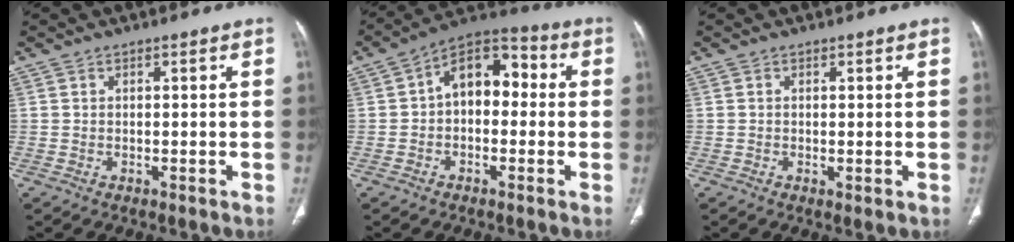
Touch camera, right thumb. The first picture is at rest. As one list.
[{"total": 11.0, "force": [0.4, 7.2, 8.3], "torque": [-0.094, 0.038, -0.011]}, {"total": 1.0, "force": [-0.1, 0.3, 0.9], "torque": [-0.021, -0.007, 0.000]}]